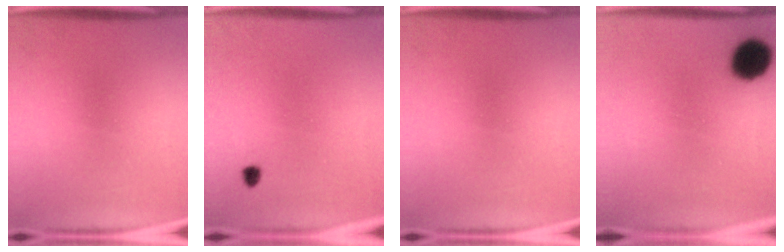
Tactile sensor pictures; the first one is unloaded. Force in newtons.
{"total": 1.2}
{"total": 0.0}
{"total": 11.0}